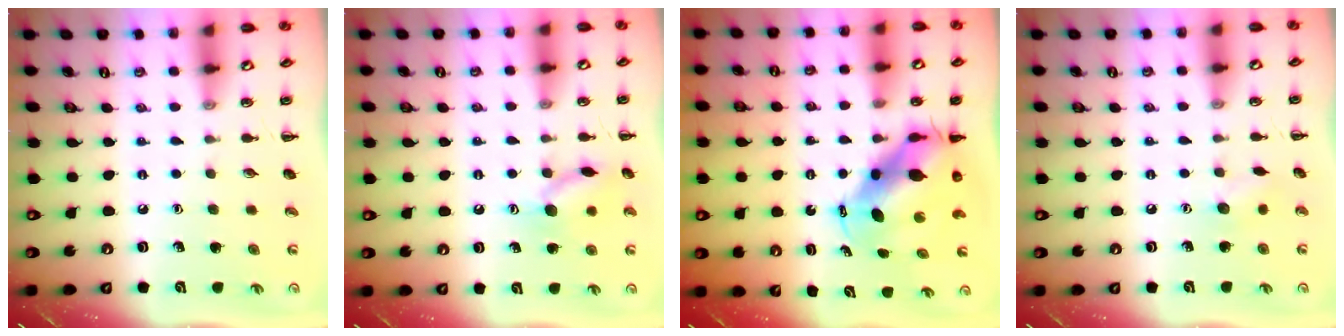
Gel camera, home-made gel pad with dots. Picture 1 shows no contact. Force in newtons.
{"total": 10.3, "press": 10.3, "slide": 0.5}
{"total": 8.6, "press": 8.3, "slide": 2.2}
{"total": 6.2, "press": 6.1, "slide": 1.3}